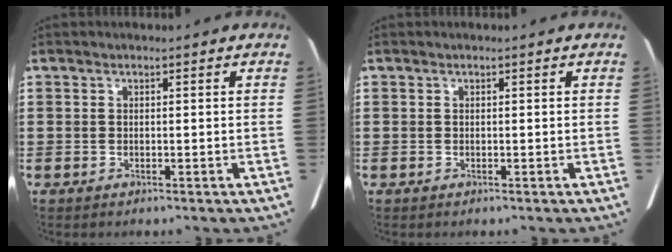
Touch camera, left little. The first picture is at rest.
{"total": 0.0}